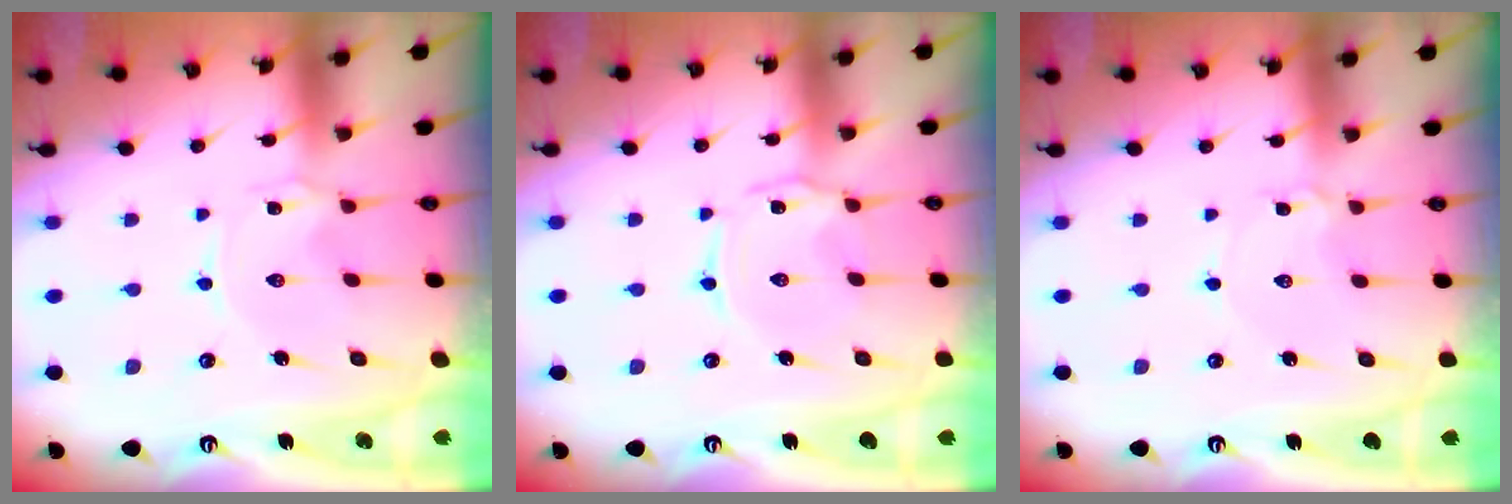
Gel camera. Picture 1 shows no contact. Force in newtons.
{"total": 1.7, "press": 1.7, "slide": 0.4}
{"total": 2.0, "press": 2.0, "slide": 0.2}